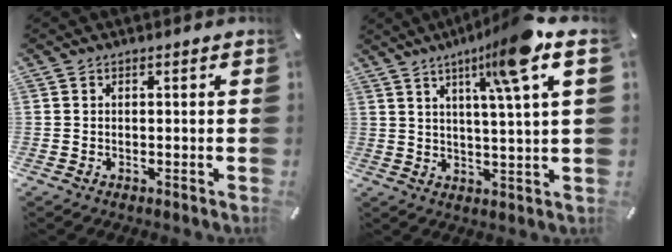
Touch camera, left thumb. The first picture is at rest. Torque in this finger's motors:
{"motor_torque": [0.68, 0.16, 1.42, -1.35, 0.48]}